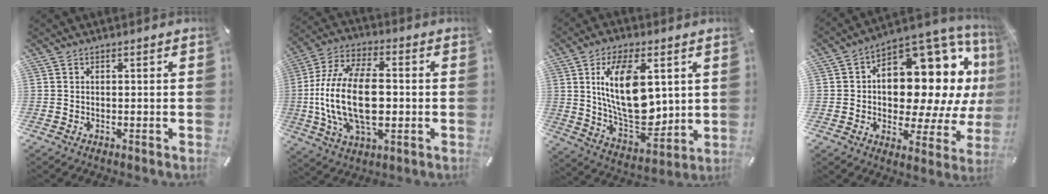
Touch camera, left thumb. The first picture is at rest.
{"total": 19.7, "force": [-1.5, 10.8, 16.4], "torque": [-0.347, -0.003, -0.025]}
{"total": 18.2, "force": [4.8, 9.5, 14.8], "torque": [-0.289, -0.026, 0.075]}
{"total": 18.2, "force": [4.6, 11.8, 13.0], "torque": [-0.156, -0.061, 0.079]}